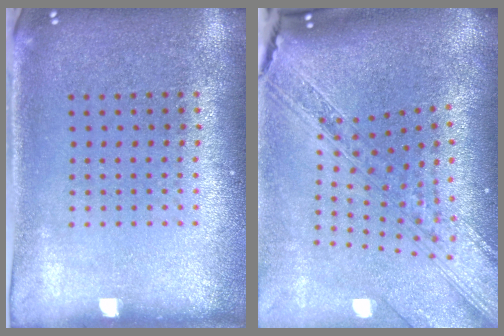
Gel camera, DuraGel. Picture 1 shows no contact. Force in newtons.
{"total": 3.5, "press": 2.6, "slide": 2.3}